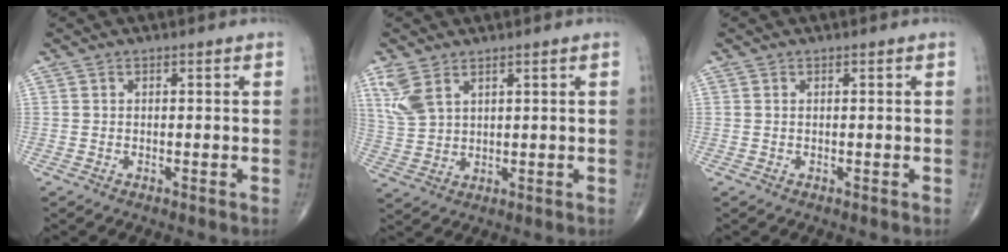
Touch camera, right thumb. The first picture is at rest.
{"total": 6.3, "force": [3.6, 3.3, 3.9], "torque": [-0.087, -0.006, 0.086]}
{"total": 0.0}